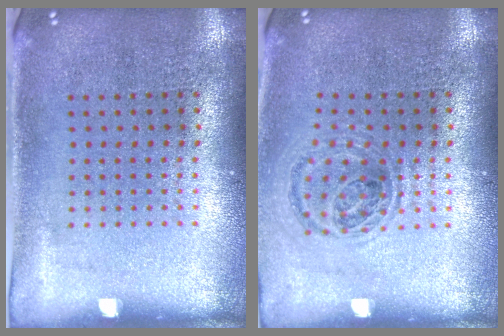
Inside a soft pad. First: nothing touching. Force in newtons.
{"total": 0.9, "press": 0.9, "slide": 0.1}